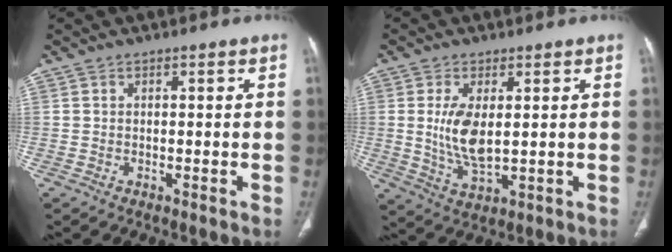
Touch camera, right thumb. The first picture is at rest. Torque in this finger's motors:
{"motor_torque": [-0.81, 0.89, 0.80, 0.10, 0.01]}